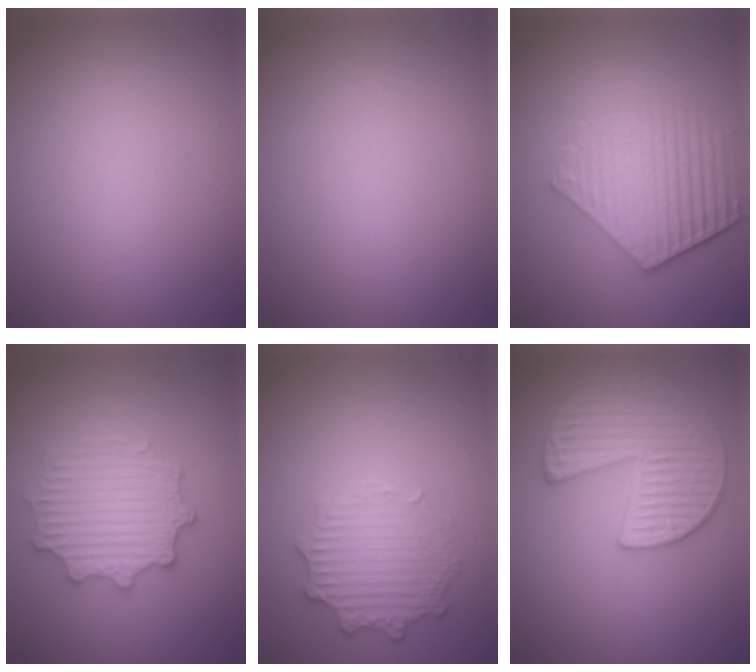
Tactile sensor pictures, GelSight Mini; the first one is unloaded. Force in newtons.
{"total": 0.0}
{"total": 6.1, "press": 4.5, "slide": 4.1}
{"total": 4.4, "press": 3.6, "slide": 2.5}
{"total": 3.5, "press": 2.8, "slide": 2.1}
{"total": 4.2, "press": 4.1, "slide": 1.0}